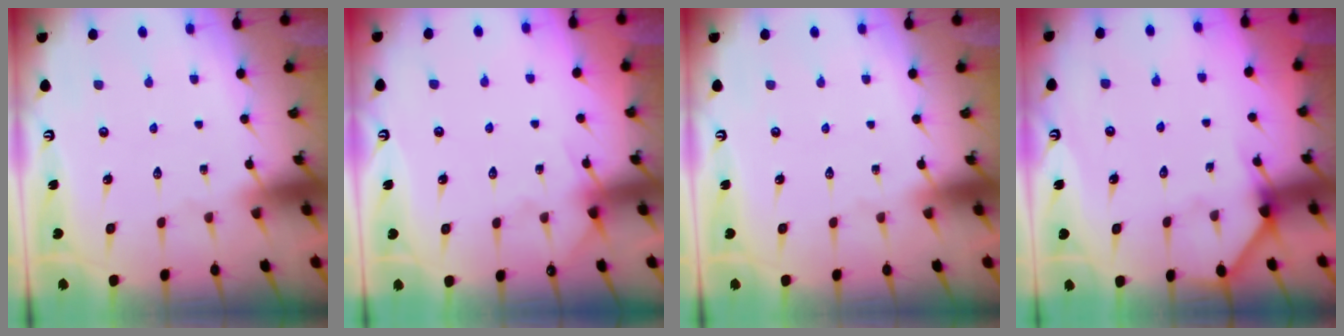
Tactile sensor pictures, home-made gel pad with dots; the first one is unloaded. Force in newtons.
{"total": 5.5, "press": 5.5, "slide": 0.7}
{"total": 0.0}
{"total": 4.2, "press": 4.2, "slide": 0.3}